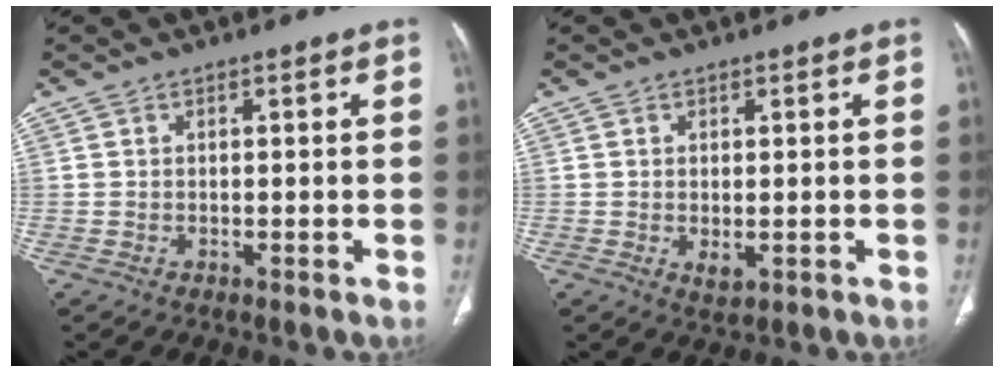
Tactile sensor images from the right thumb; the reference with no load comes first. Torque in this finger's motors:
{"motor_torque": [-0.30, 0.18, -0.27, 0.21, 0.06]}